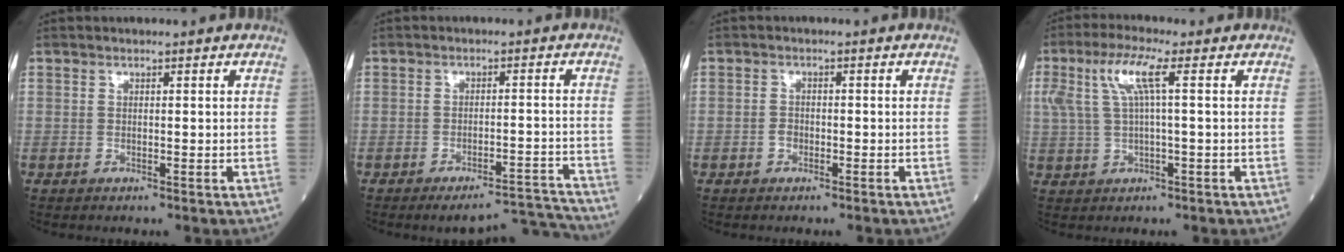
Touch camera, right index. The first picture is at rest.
{"total": 6.7, "force": [-6.7, -0.7, 0.6], "torque": [0.015, 0.014, -0.097]}
{"total": 1.2, "force": [-0.6, 0.9, 0.6], "torque": [-0.010, 0.005, -0.010]}
{"total": 6.3, "force": [1.9, 0.4, 6.0], "torque": [-0.132, 0.023, 0.043]}